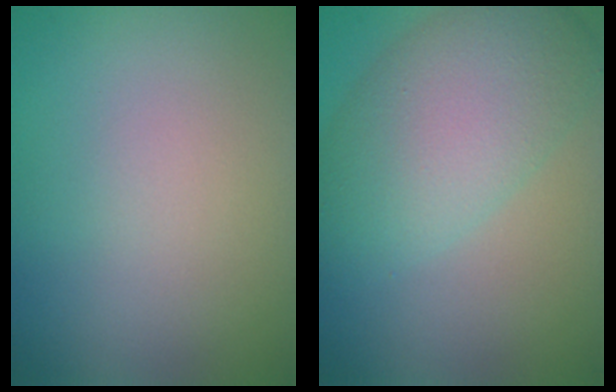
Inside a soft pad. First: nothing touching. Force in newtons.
{"total": 7.2, "press": 7.2, "slide": 0.2}